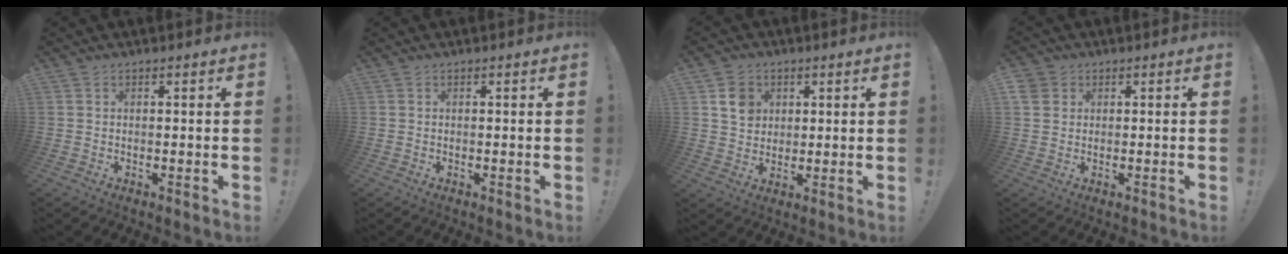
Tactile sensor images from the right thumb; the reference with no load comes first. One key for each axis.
{"total": 0.0}
{"total": 7.7, "fx": 3.0, "fy": 6.7, "fz": 2.5, "tx": -0.020, "ty": -0.012, "tz": 0.059}
{"total": 4.3, "fx": 1.2, "fy": 3.9, "fz": 1.4, "tx": -0.039, "ty": 0.004, "tz": 0.025}